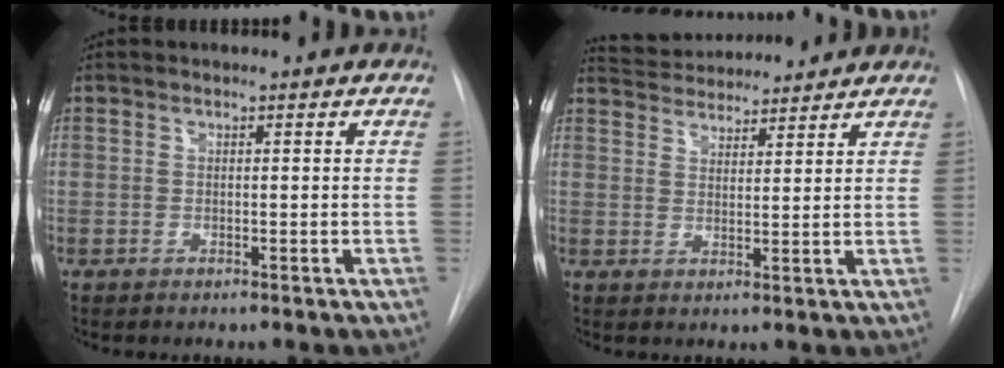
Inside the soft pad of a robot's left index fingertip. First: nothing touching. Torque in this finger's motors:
{"motor_torque": [-0.62, -1.11, 0.08, 0.02]}